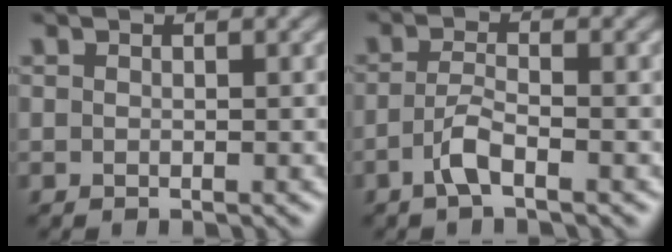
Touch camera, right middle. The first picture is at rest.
{"total": 2.4, "force": [-1.3, 0.6, 2.0], "torque": [-0.043, 0.005, -0.033]}